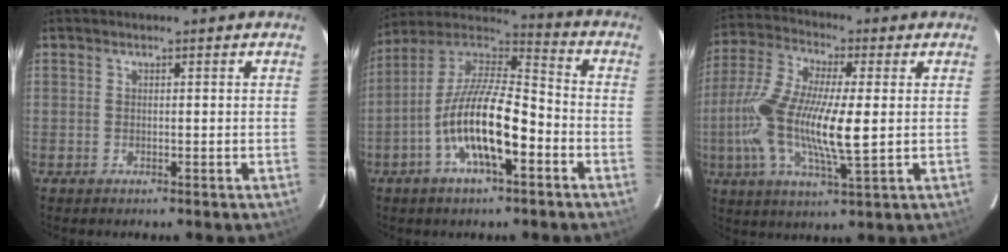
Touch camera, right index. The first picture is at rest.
{"total": 16.2, "force": [-6.2, 5.4, 14.0], "torque": [-0.270, -0.005, -0.119]}
{"total": 16.5, "force": [-0.8, 4.2, 15.9], "torque": [-0.319, -0.004, -0.024]}